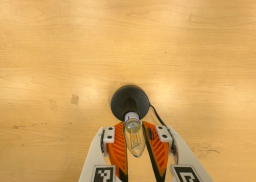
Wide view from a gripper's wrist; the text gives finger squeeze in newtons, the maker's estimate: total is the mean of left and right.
{"total": 12.1, "left": 11.4, "right": 12.9}